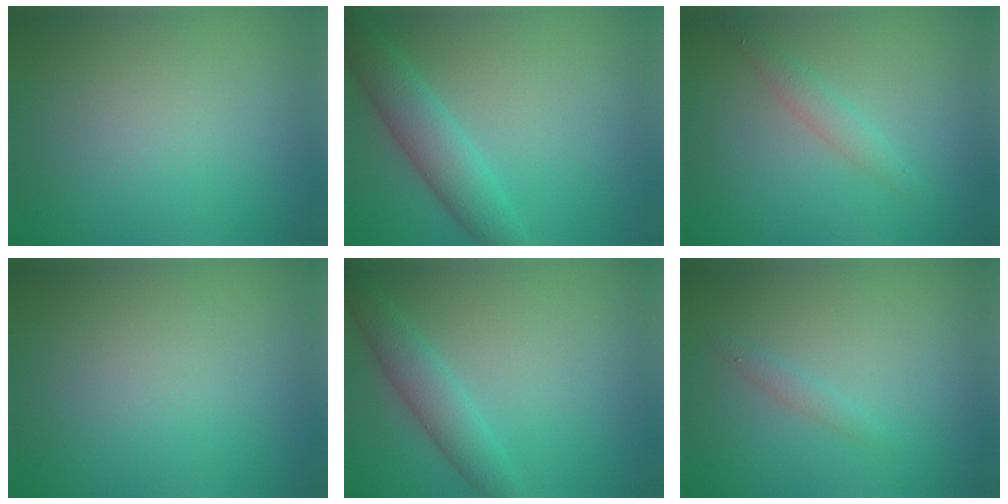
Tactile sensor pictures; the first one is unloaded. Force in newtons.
{"total": 4.5, "press": 4.5, "slide": 0.1}
{"total": 1.7, "press": 1.7, "slide": 0.1}
{"total": 0.0}
{"total": 3.3, "press": 3.3, "slide": 0.1}
{"total": 0.9, "press": 0.9, "slide": 0.1}